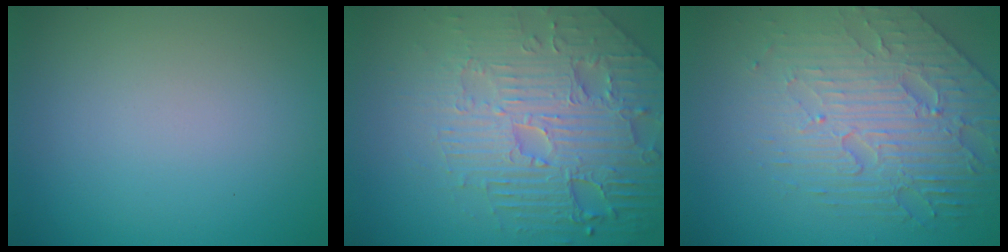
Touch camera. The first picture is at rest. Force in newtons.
{"total": 7.0, "press": 5.7, "slide": 4.1}
{"total": 6.0, "press": 4.9, "slide": 3.5}